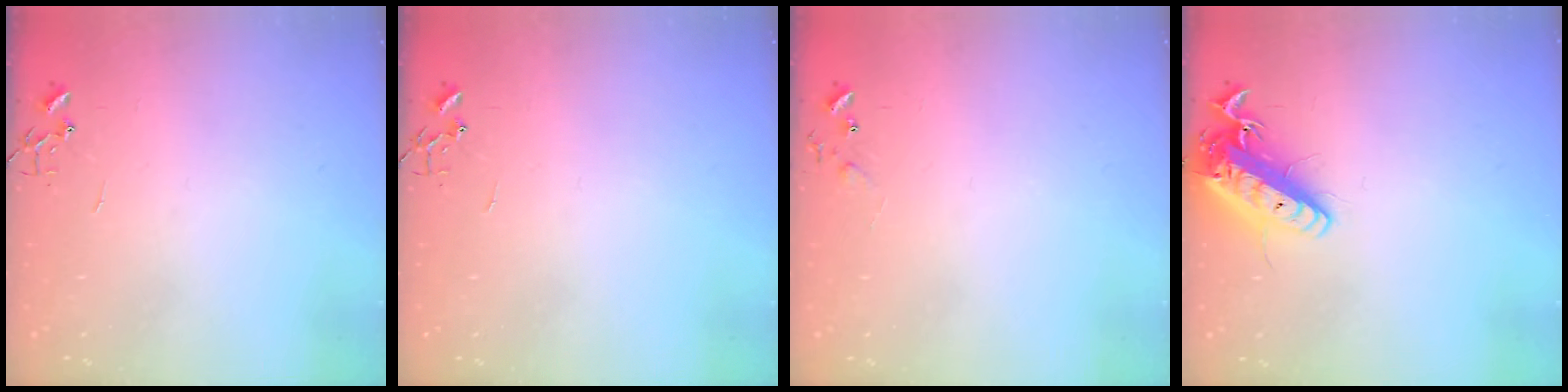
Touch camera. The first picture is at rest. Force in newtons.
{"total": 0.0}
{"total": 5.1, "press": 5.0, "slide": 0.8}
{"total": 16.0, "press": 15.7, "slide": 3.1}